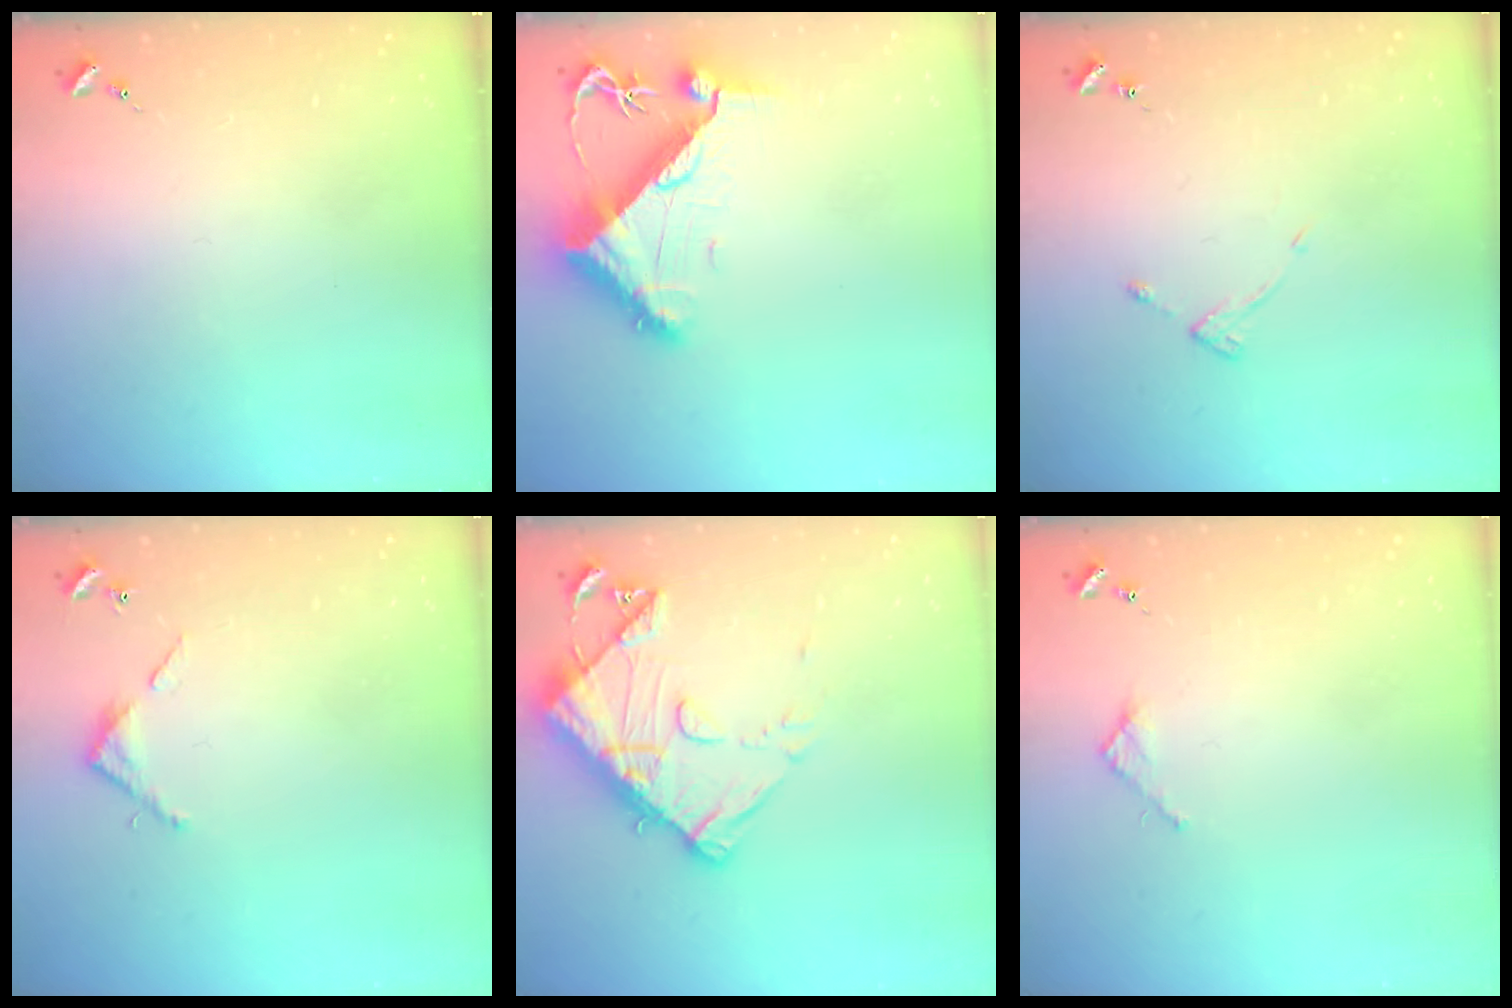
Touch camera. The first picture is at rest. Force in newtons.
{"total": 10.3, "press": 10.2, "slide": 1.5}
{"total": 4.8, "press": 4.7, "slide": 0.5}
{"total": 3.5, "press": 3.5, "slide": 0.2}
{"total": 13.6, "press": 13.5, "slide": 1.3}
{"total": 2.7, "press": 2.7, "slide": 0.2}